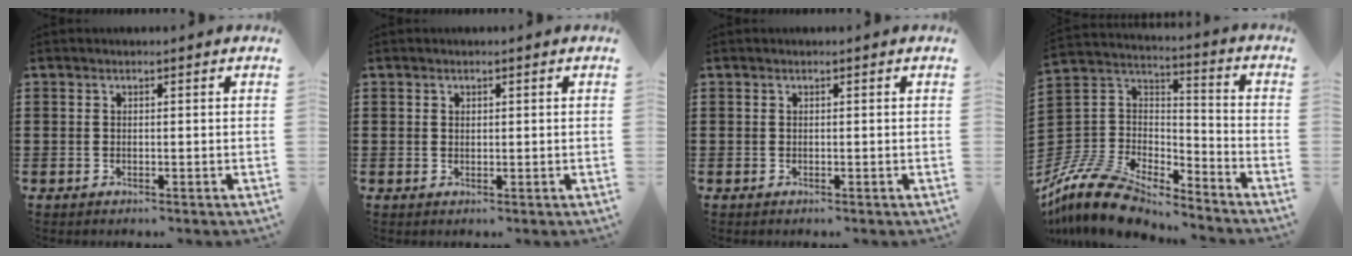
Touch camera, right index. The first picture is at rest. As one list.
[{"total": 0.6, "force": [0.4, 0.5, 0.1], "torque": [-0.003, 0.003, 0.008]}, {"total": 0.0}, {"total": 11.5, "force": [-10.4, 3.4, 3.6], "torque": [-0.104, 0.009, -0.214]}]